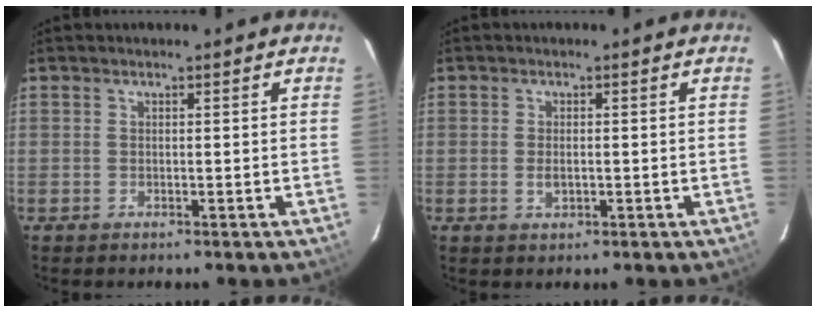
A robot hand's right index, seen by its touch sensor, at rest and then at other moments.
{"total": 1.9, "force": [-0.4, 1.1, 1.5], "torque": [-0.028, -0.002, -0.006]}